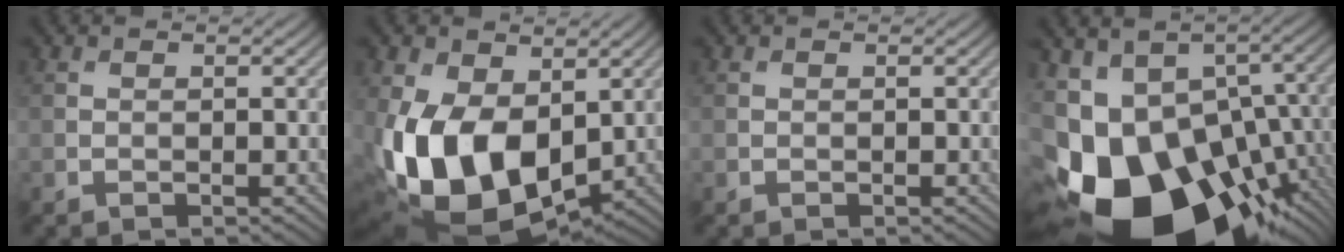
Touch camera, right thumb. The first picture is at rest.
{"total": 16.2, "force": [-1.3, 10.6, 12.1], "torque": [-0.266, -0.024, -0.023]}
{"total": 0.0}
{"total": 20.6, "force": [-8.2, 12.7, 14.1], "torque": [-0.287, -0.048, -0.106]}